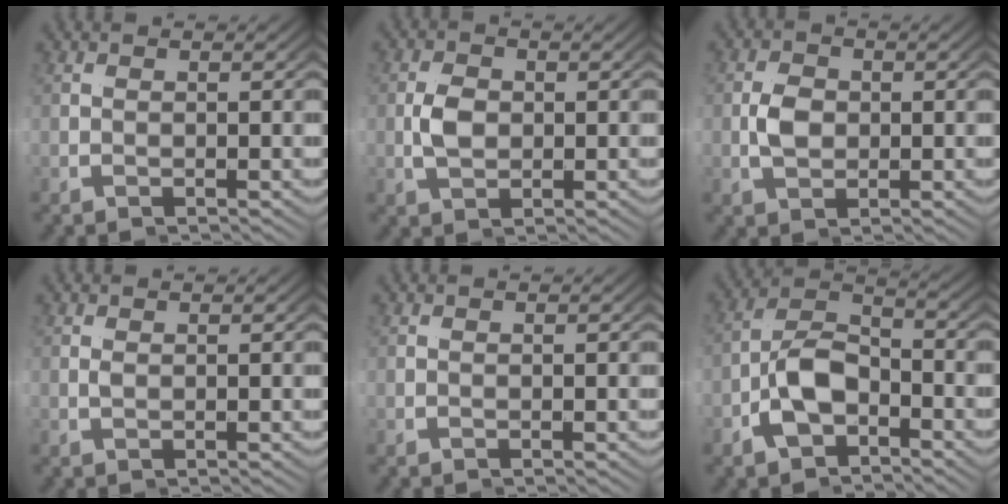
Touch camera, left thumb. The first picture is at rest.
{"total": 2.4, "force": [0.1, 1.8, 1.5], "torque": [-0.047, -0.008, 0.002]}
{"total": 3.0, "force": [0.1, 2.3, 1.9], "torque": [-0.051, -0.009, 0.004]}
{"total": 0.6, "force": [0.6, 0.1, 0.2], "torque": [-0.002, 0.001, 0.008]}
{"total": 0.0}
{"total": 7.0, "force": [-4.2, 4.5, 3.4], "torque": [-0.102, -0.006, -0.076]}